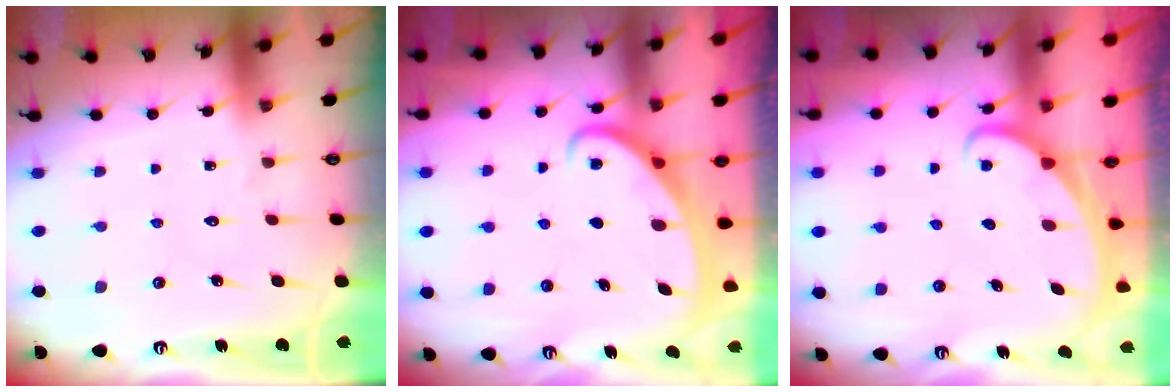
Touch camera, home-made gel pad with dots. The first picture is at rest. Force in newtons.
{"total": 2.6, "press": 2.6, "slide": 0.3}
{"total": 1.8, "press": 1.7, "slide": 0.1}